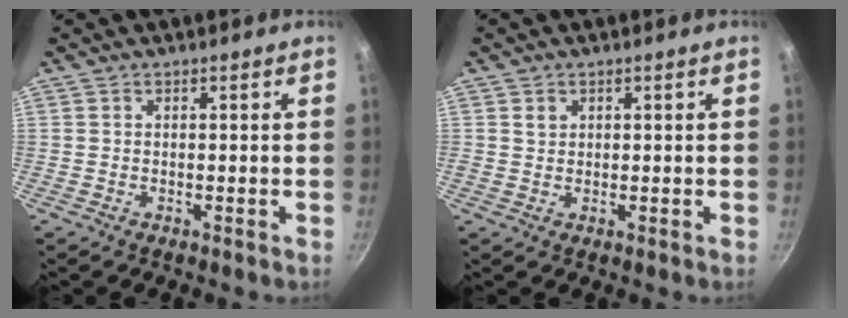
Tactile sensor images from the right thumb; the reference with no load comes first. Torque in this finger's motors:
{"motor_torque": [-0.07, 0.08, 0.02, 0.26, 0.00]}